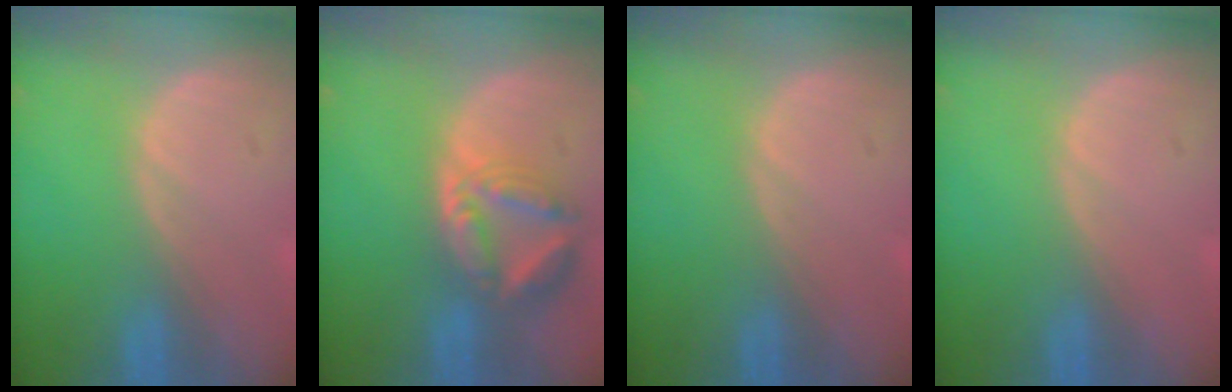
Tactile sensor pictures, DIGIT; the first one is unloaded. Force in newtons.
{"total": 7.9, "press": 6.9, "slide": 3.9}
{"total": 0.0}
{"total": 0.0}